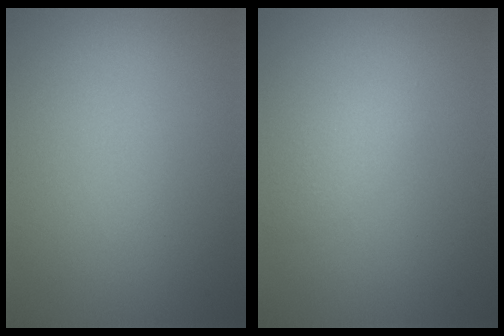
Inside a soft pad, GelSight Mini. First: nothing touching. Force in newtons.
{"total": 1.4, "press": 1.4, "slide": 0.1}